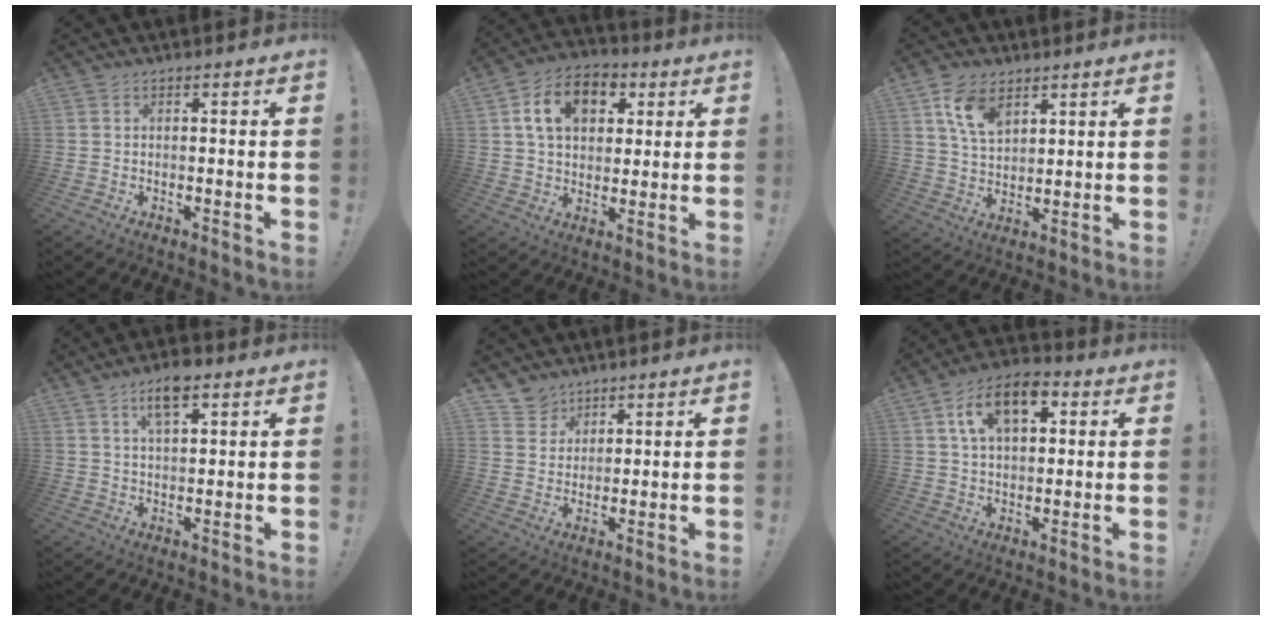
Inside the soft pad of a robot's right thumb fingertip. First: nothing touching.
{"total": 13.6, "force": [5.0, 9.5, 8.3], "torque": [-0.129, -0.007, 0.097]}
{"total": 10.1, "force": [5.8, 5.8, 5.9], "torque": [-0.106, -0.016, 0.111]}
{"total": 7.5, "force": [4.2, 2.9, 5.4], "torque": [-0.089, -0.007, 0.073]}
{"total": 6.4, "force": [4.9, 4.0, 0.3], "torque": [-0.010, -0.037, 0.099]}
{"total": 12.5, "force": [5.0, 7.3, 8.9], "torque": [-0.139, 0.003, 0.090]}